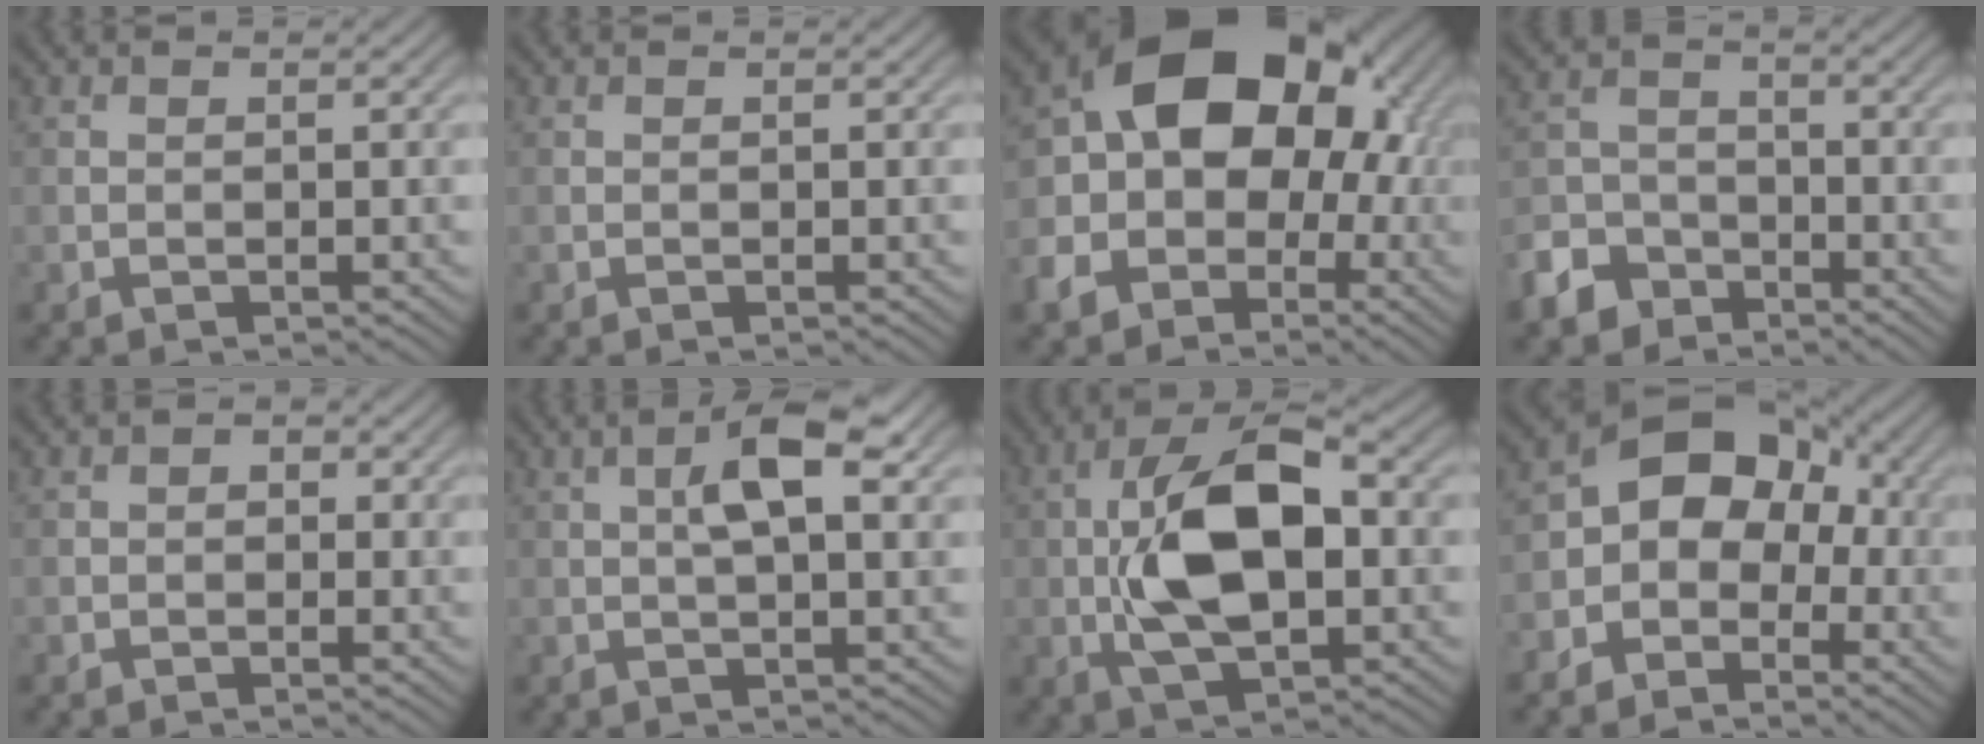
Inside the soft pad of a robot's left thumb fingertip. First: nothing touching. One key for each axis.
{"total": 0.0}
{"total": 17.1, "fx": -1.8, "fy": 13.2, "fz": 10.7, "tx": -0.185, "ty": -0.007, "tz": -0.045}
{"total": 6.0, "fx": -4.1, "fy": 3.9, "fz": 2.0, "tx": -0.050, "ty": -0.002, "tz": -0.096}
{"total": 1.6, "fx": -0.4, "fy": 1.4, "fz": 0.6, "tx": -0.002, "ty": 0.000, "tz": -0.012}
{"total": 5.1, "fx": 1.1, "fy": 1.5, "fz": 4.7, "tx": -0.086, "ty": 0.009, "tz": 0.017}
{"total": 12.8, "fx": -0.4, "fy": 6.4, "fz": 11.1, "tx": -0.214, "ty": 0.011, "tz": -0.011}
{"total": 8.6, "fx": -1.8, "fy": 6.5, "fz": 5.4, "tx": -0.077, "ty": 0.008, "tz": -0.056}